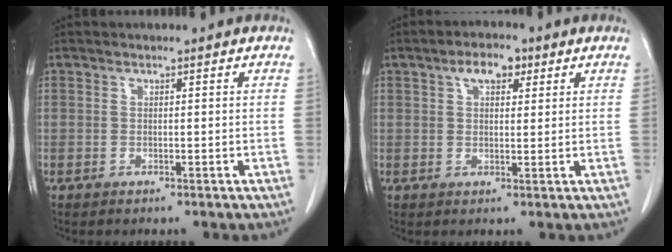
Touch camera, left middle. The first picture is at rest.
{"total": 4.2, "force": [2.2, 2.0, 3.0], "torque": [-0.055, 0.012, 0.036]}